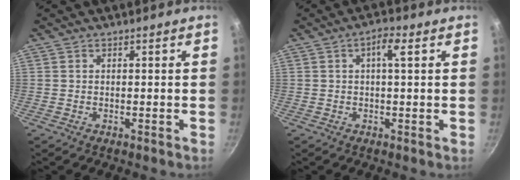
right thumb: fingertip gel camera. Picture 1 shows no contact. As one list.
[{"total": 3.5, "force": [0.9, 0.7, 3.3], "torque": [-0.060, 0.005, 0.013]}]